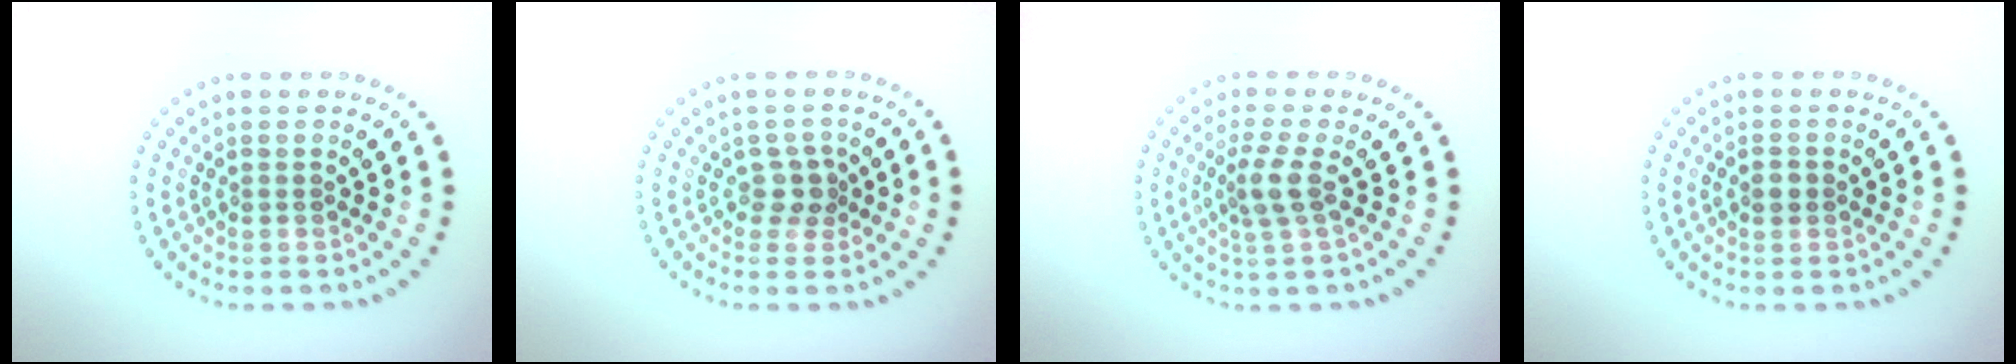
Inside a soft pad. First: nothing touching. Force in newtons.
{"total": 1.8, "press": 1.5, "slide": 1.1}
{"total": 2.5, "press": 1.9, "slide": 1.6}
{"total": 1.2, "press": 1.2, "slide": 0.1}